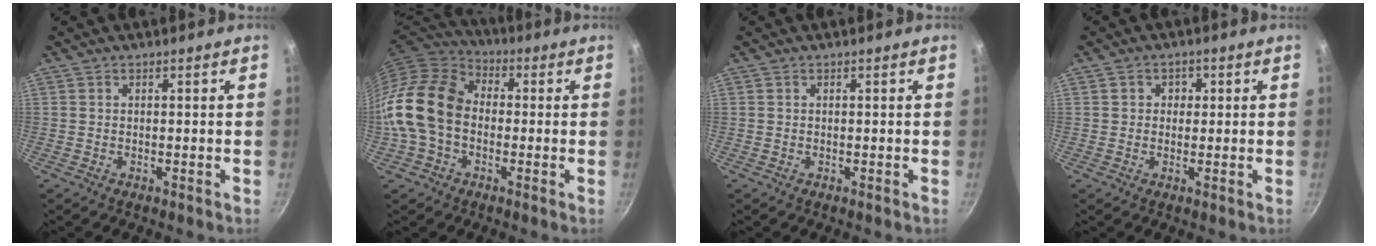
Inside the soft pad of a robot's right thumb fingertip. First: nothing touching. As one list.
[{"total": 15.9, "force": [-1.5, 11.7, 10.6], "torque": [-0.183, 0.037, -0.046]}, {"total": 0.0}, {"total": 2.4, "force": [0.4, 2.2, 0.8], "torque": [0.005, 0.000, 0.001]}]